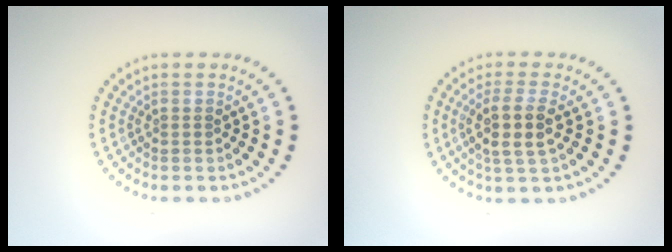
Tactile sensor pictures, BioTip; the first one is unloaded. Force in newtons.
{"total": 3.2, "press": 2.8, "slide": 1.5}